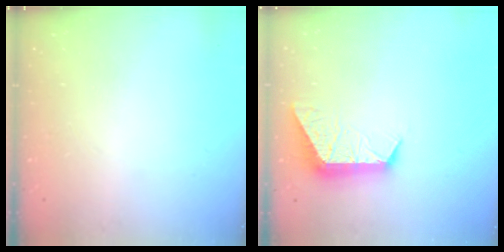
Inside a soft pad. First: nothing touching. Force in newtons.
{"total": 9.8, "press": 9.8, "slide": 0.6}